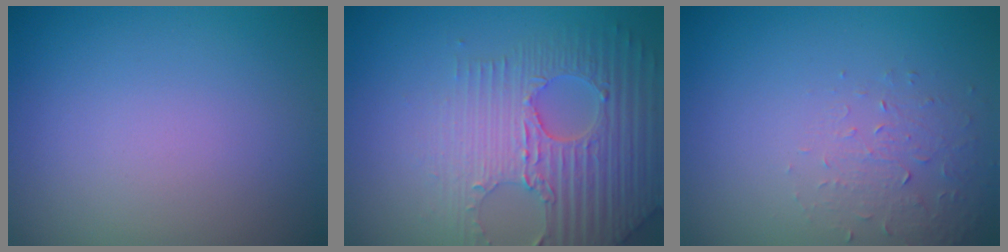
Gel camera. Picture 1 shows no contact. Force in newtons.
{"total": 6.4, "press": 5.1, "slide": 3.9}
{"total": 1.4, "press": 0.7, "slide": 1.2}